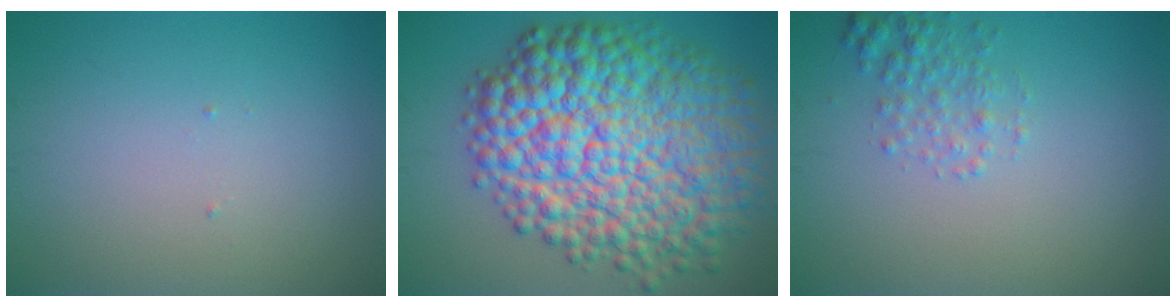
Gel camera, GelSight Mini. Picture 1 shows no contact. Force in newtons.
{"total": 15.5, "press": 15.5, "slide": 0.1}
{"total": 2.0, "press": 2.0, "slide": 0.1}